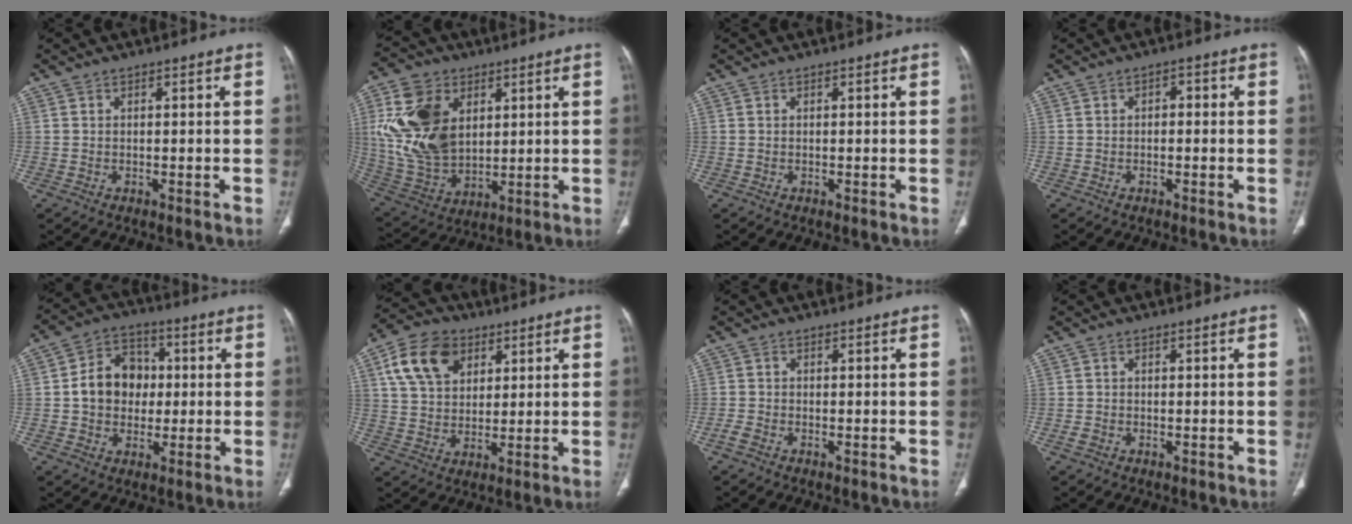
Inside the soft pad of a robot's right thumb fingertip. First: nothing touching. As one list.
[{"total": 18.7, "force": [4.9, 12.8, 12.7], "torque": [-0.234, -0.012, 0.107]}, {"total": 0.0}, {"total": 1.6, "force": [0.0, 1.1, 1.1], "torque": [-0.005, 0.008, -0.005]}, {"total": 10.9, "force": [0.2, 9.0, 6.2], "torque": [-0.067, 0.020, -0.002]}, {"total": 12.8, "force": [5.5, 9.0, 7.3], "torque": [-0.117, -0.005, 0.101]}, {"total": 1.8, "force": [-1.2, 0.9, 1.0], "torque": [-0.027, 0.004, -0.022]}, {"total": 1.3, "force": [-0.6, 1.0, 0.7], "torque": [-0.016, 0.003, -0.009]}]